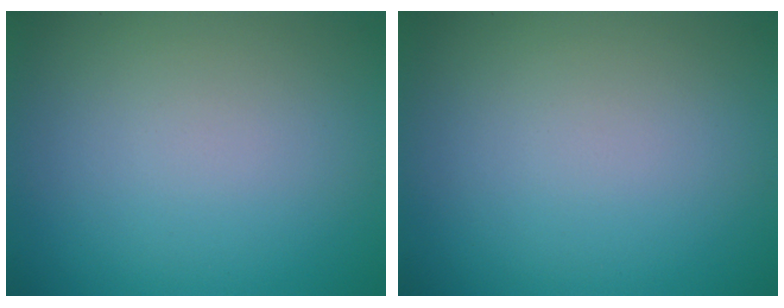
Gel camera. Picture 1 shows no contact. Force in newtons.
{"total": 0.0}